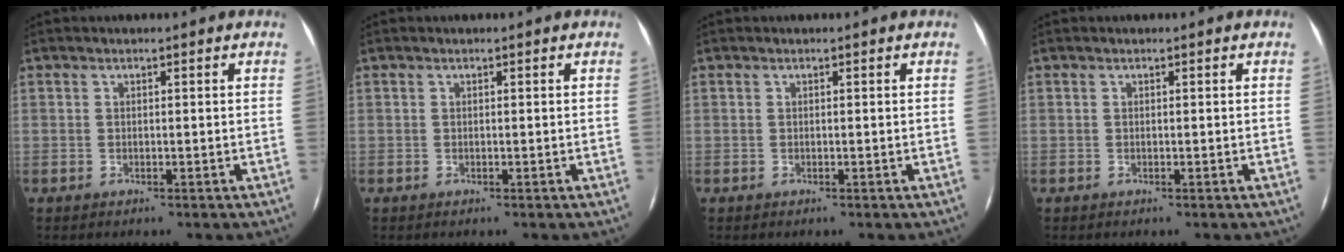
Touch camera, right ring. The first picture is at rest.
{"total": 0.0}
{"total": 0.0}
{"total": 0.0}